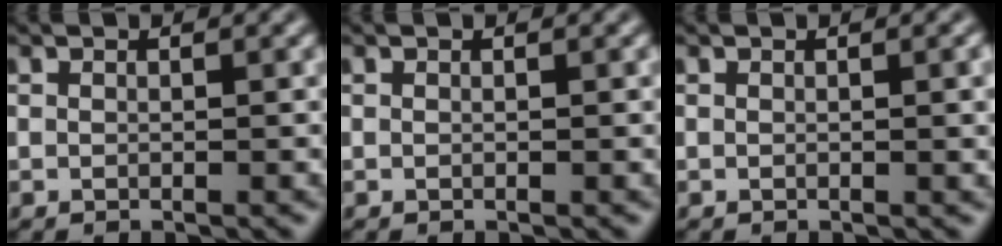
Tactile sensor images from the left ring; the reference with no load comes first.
{"total": 0.0}
{"total": 1.5, "force": [0.1, 0.4, 1.4], "torque": [-0.016, 0.002, 0.000]}